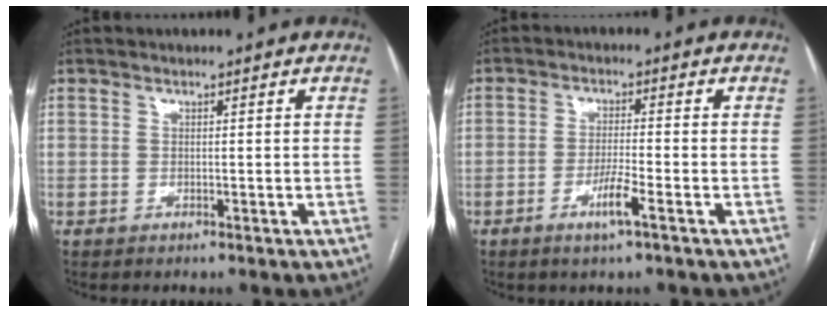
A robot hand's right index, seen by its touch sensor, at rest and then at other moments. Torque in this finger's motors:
{"motor_torque": [0.11, -0.13, 0.09, 0.02]}